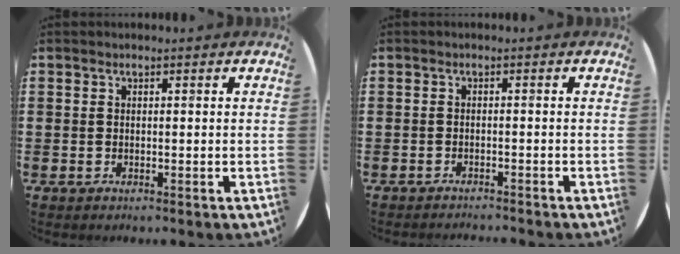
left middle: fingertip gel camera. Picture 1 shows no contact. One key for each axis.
{"total": 0.7, "fx": -0.7, "fy": -0.1, "fz": 0.0, "tx": -0.004, "ty": 0.000, "tz": -0.015}